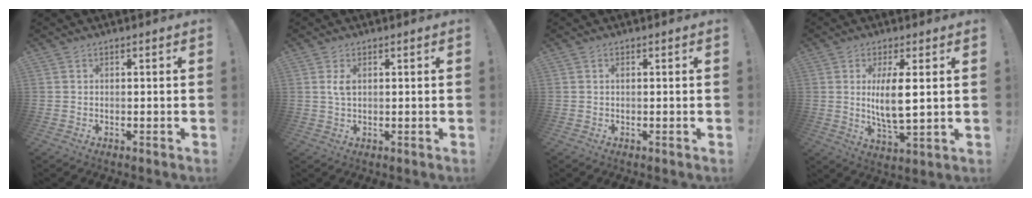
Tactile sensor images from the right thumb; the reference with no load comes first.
{"total": 2.9, "force": [1.0, 1.3, 2.4], "torque": [-0.043, -0.001, 0.015]}
{"total": 0.6, "force": [0.1, 0.1, 0.6], "torque": [-0.011, 0.002, 0.001]}
{"total": 9.4, "force": [1.7, 2.7, 8.9], "torque": [-0.176, -0.018, 0.023]}